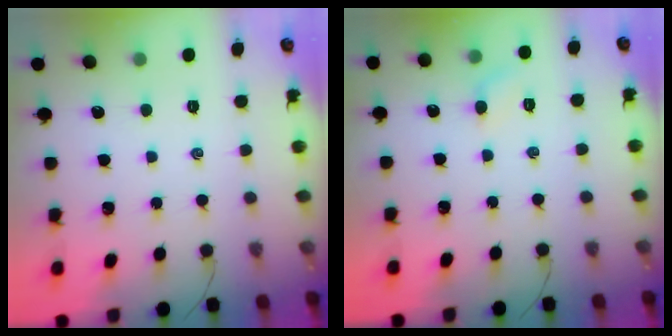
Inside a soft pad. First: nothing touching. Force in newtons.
{"total": 5.2, "press": 5.0, "slide": 1.3}